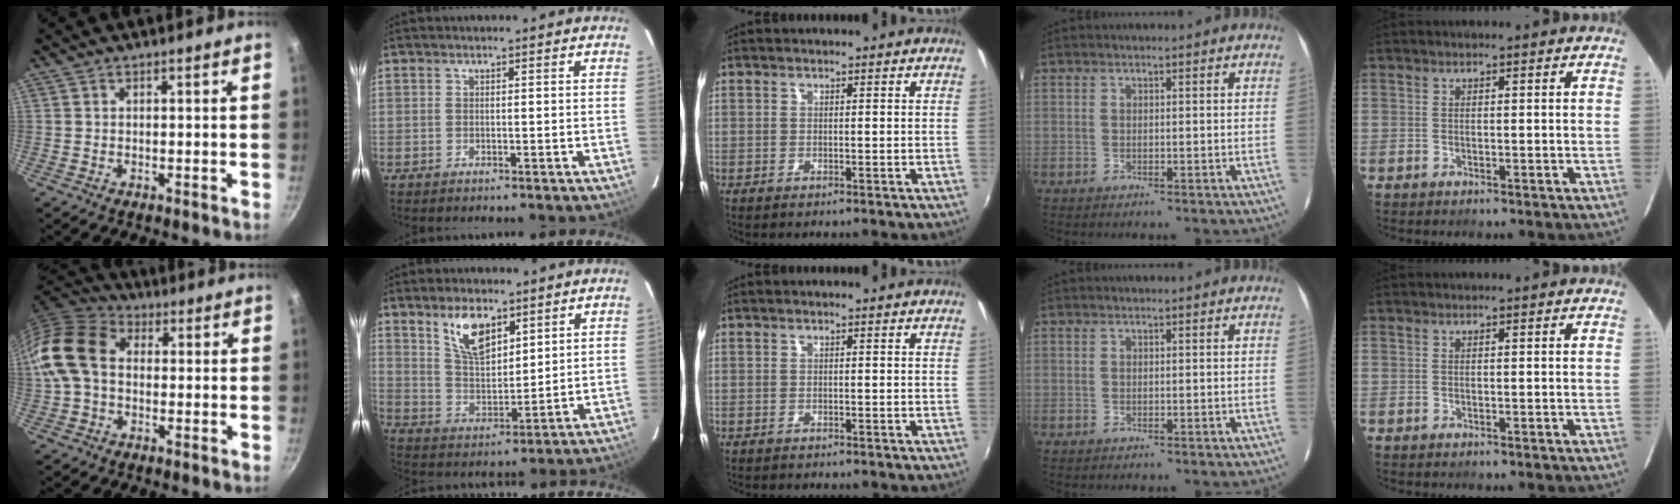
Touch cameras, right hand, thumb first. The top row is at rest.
{"thumb": {"total": 13.1, "force": [0.5, 9.6, 9.0], "torque": [-0.152, 0.031, -0.011]}, "index": {"total": 9.7, "force": [5.8, 4.5, 6.4], "torque": [-0.112, 0.006, 0.119]}, "middle": {"total": 1.3, "force": [-1.3, 0.4, 0.3], "torque": [-0.010, -0.008, -0.019]}}